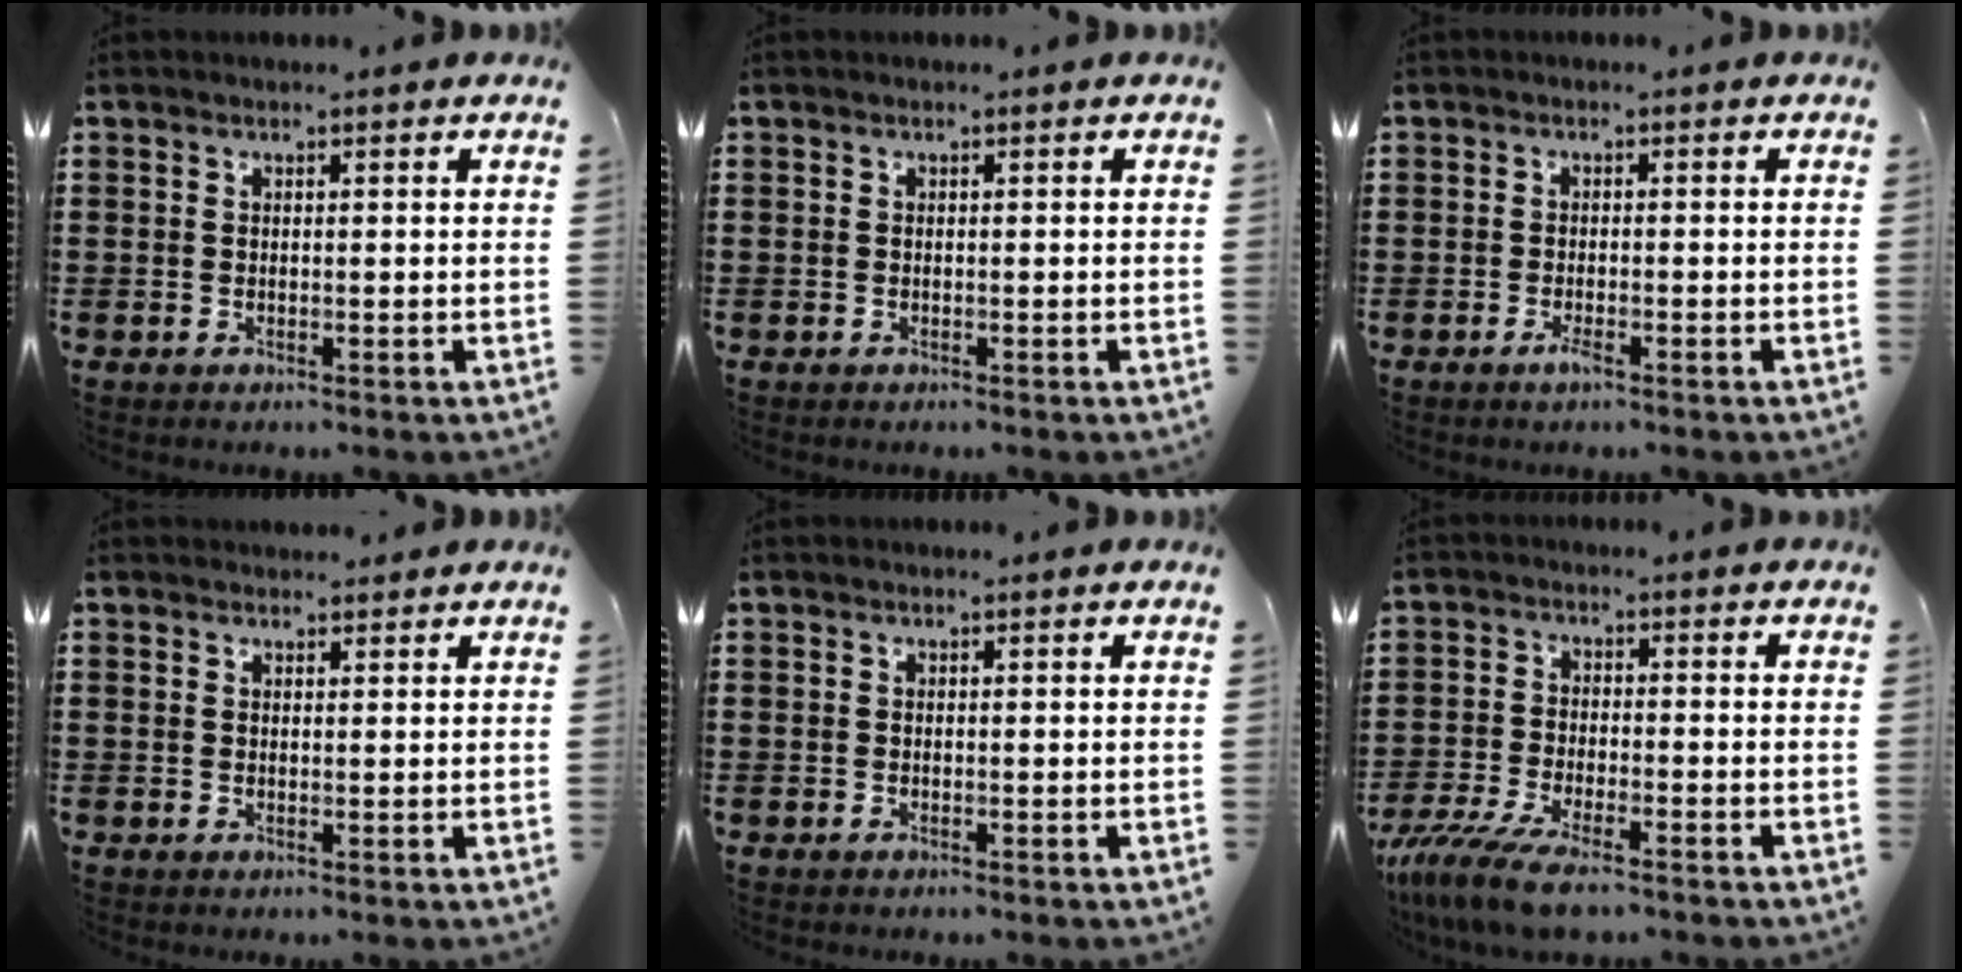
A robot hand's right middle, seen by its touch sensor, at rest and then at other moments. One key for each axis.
{"total": 0.0}
{"total": 1.6, "fx": -1.0, "fy": 0.2, "fz": 1.3, "tx": -0.030, "ty": -0.005, "tz": -0.020}
{"total": 1.2, "fx": 1.2, "fy": 0.4, "fz": 0.0, "tx": 0.006, "ty": -0.001, "tz": 0.021}
{"total": 0.0}
{"total": 7.6, "fx": -6.0, "fy": 1.4, "fz": 4.5, "tx": -0.108, "ty": -0.012, "tz": -0.117}